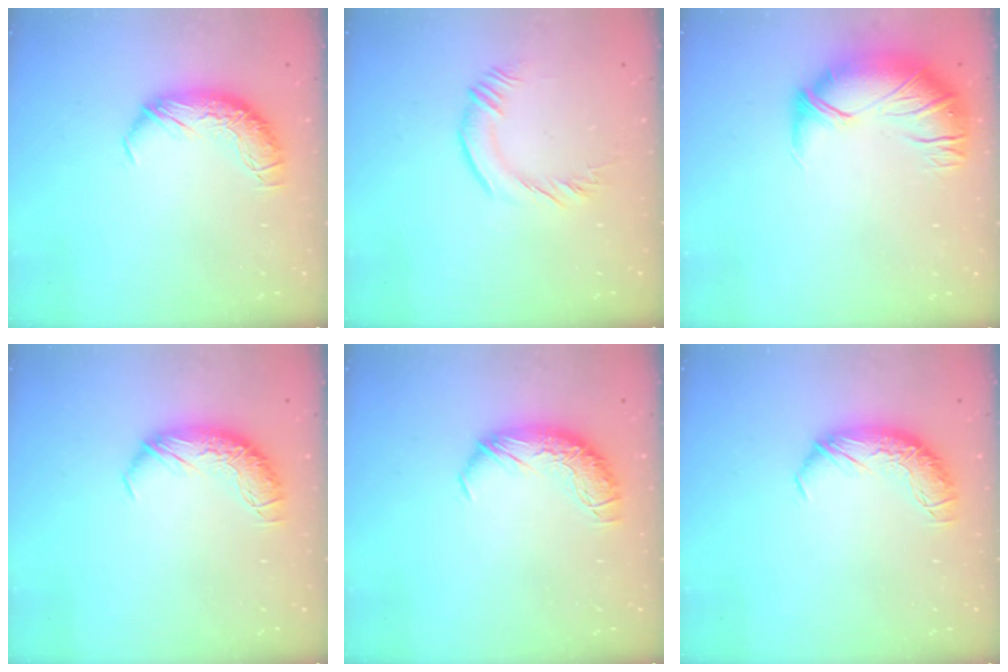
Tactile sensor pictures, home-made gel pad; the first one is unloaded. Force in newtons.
{"total": 0.9, "press": 0.3, "slide": 0.8}
{"total": 2.7, "press": 0.8, "slide": 2.6}
{"total": 0.0}
{"total": 0.0}
{"total": 0.0}